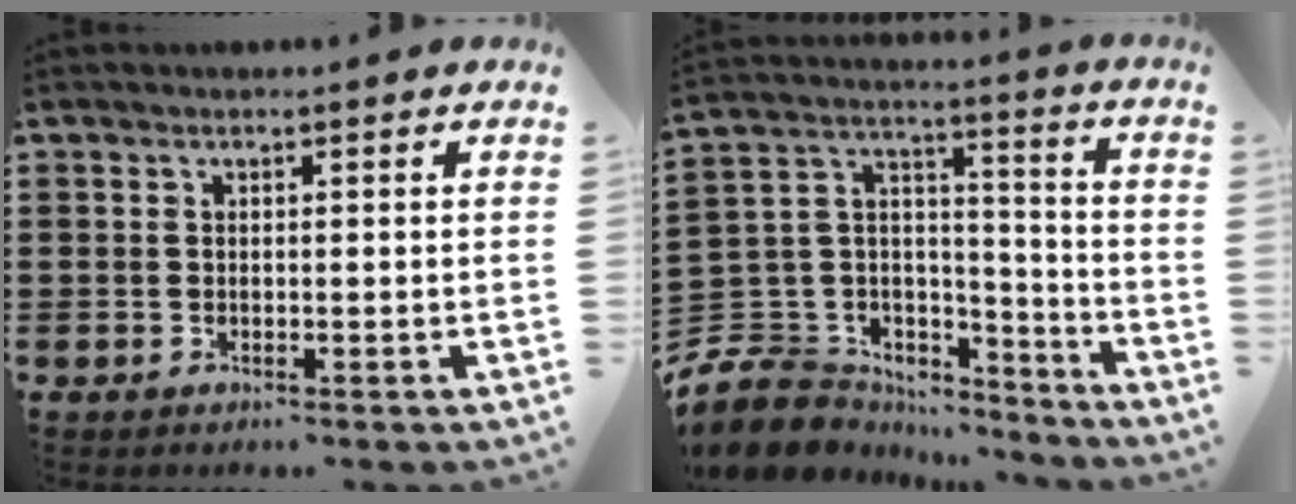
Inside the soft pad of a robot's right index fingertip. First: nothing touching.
{"total": 8.1, "force": [-5.3, 5.9, 1.5], "torque": [-0.069, -0.004, -0.101]}